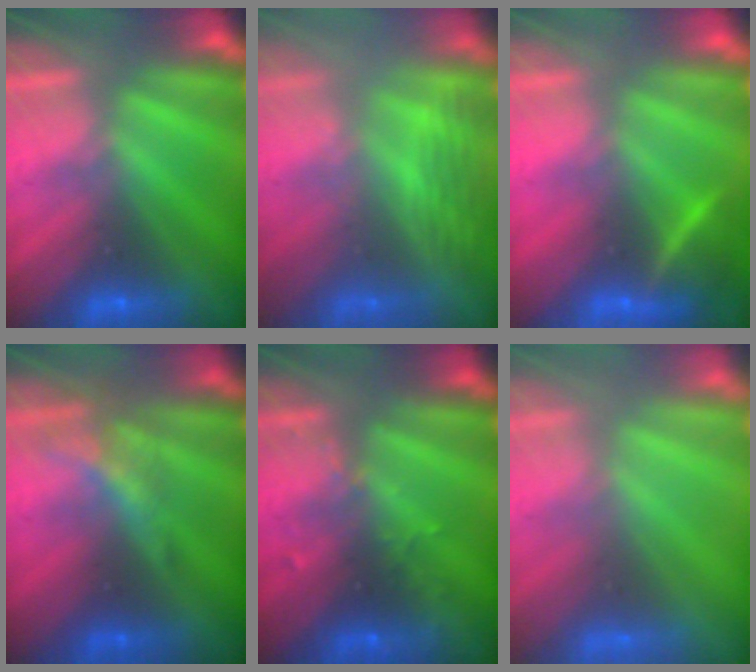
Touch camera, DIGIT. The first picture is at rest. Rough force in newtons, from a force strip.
{"total": 3.0}
{"total": 2.8}
{"total": 2.1}
{"total": 2.9}
{"total": 3.8}